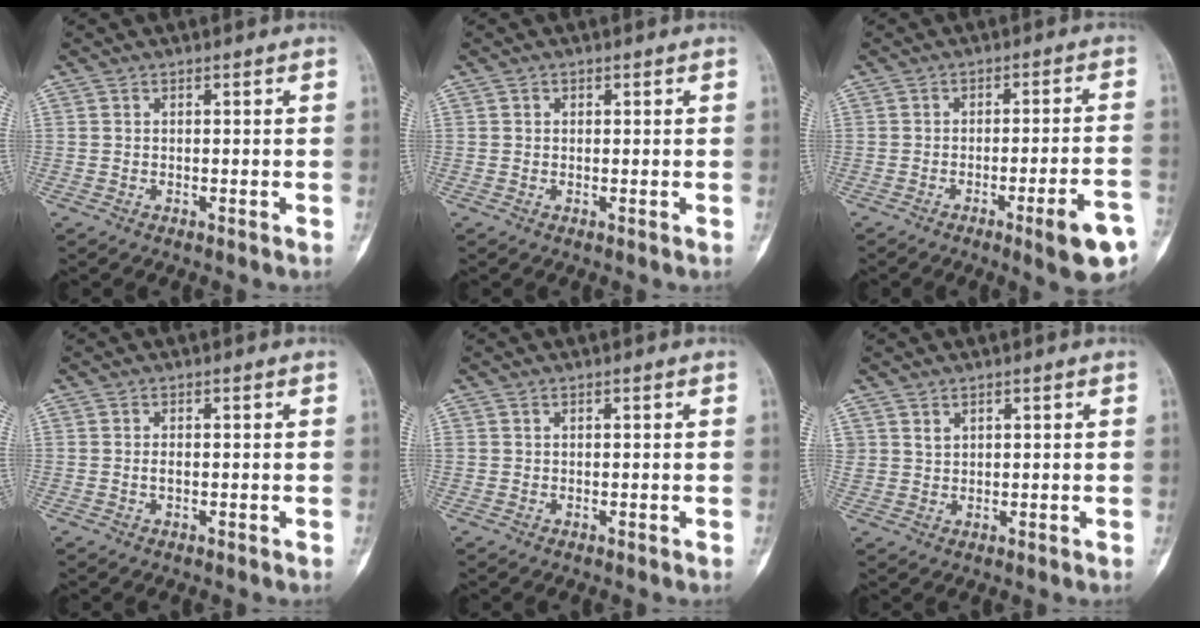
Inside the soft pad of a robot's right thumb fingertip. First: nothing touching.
{"total": 0.7, "force": [0.2, 0.7, 0.2], "torque": [0.003, 0.001, 0.002]}
{"total": 9.8, "force": [-4.8, 1.3, 8.4], "torque": [-0.108, 0.021, -0.061]}
{"total": 1.0, "force": [-0.1, 0.5, 0.9], "torque": [-0.013, 0.001, -0.003]}
{"total": 0.0}
{"total": 1.6, "force": [1.0, 1.1, 0.4], "torque": [0.005, -0.009, 0.020]}